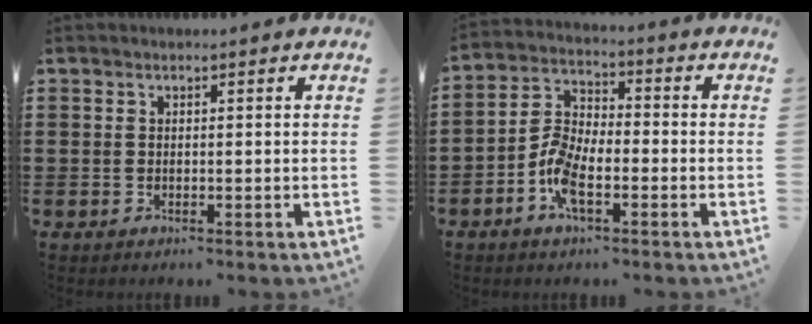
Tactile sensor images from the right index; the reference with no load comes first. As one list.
[{"total": 6.7, "force": [-2.9, 3.1, 5.2], "torque": [-0.130, 0.000, -0.063]}]